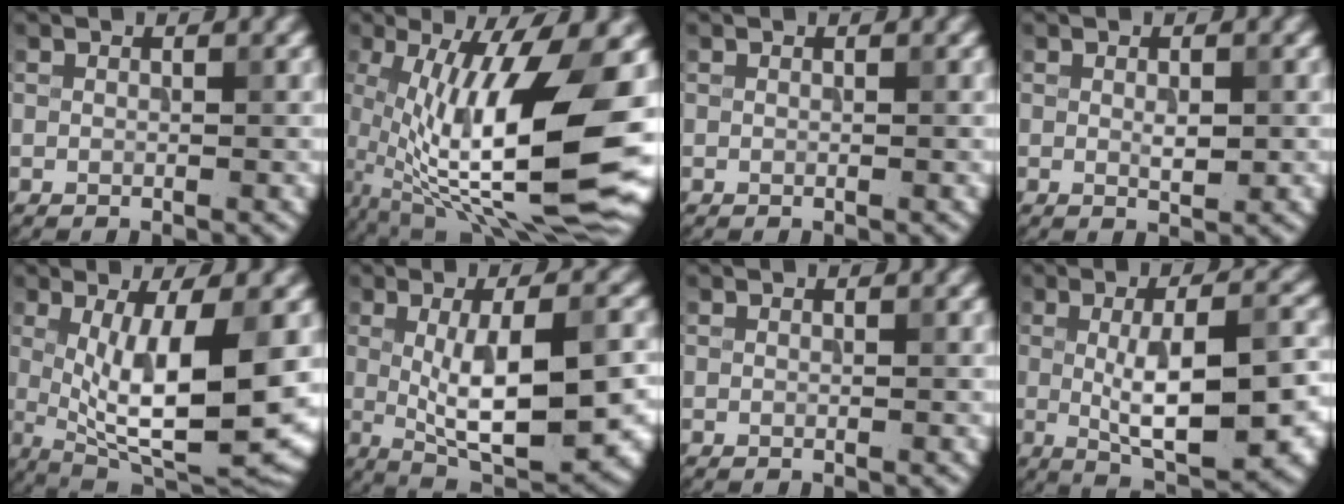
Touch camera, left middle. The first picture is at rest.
{"total": 14.1, "force": [-0.6, 3.7, 13.6], "torque": [-0.242, -0.015, -0.008]}
{"total": 0.0}
{"total": 1.4, "force": [0.0, 0.5, 1.3], "torque": [-0.022, -0.003, 0.002]}
{"total": 11.2, "force": [0.3, 3.4, 10.7], "torque": [-0.173, -0.021, 0.012]}
{"total": 10.3, "force": [-0.5, 3.2, 9.7], "torque": [-0.148, -0.009, -0.002]}
{"total": 0.0}
{"total": 10.1, "force": [-0.7, 3.2, 9.6], "torque": [-0.140, -0.007, -0.007]}